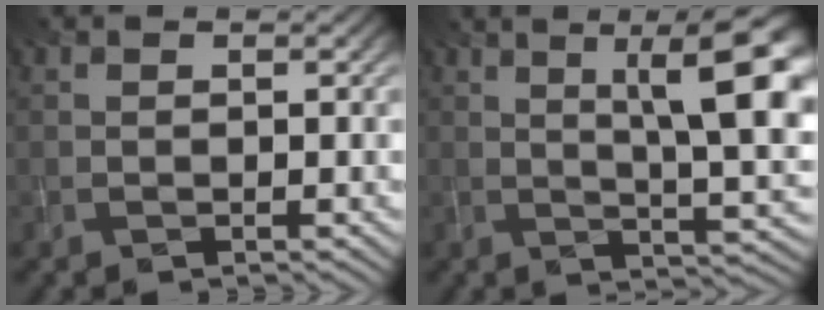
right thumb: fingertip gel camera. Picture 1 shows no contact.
{"total": 12.9, "force": [3.9, 3.5, 11.8], "torque": [-0.147, 0.016, 0.060]}